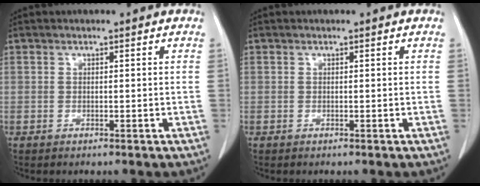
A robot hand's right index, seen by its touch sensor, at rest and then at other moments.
{"total": 0.0}